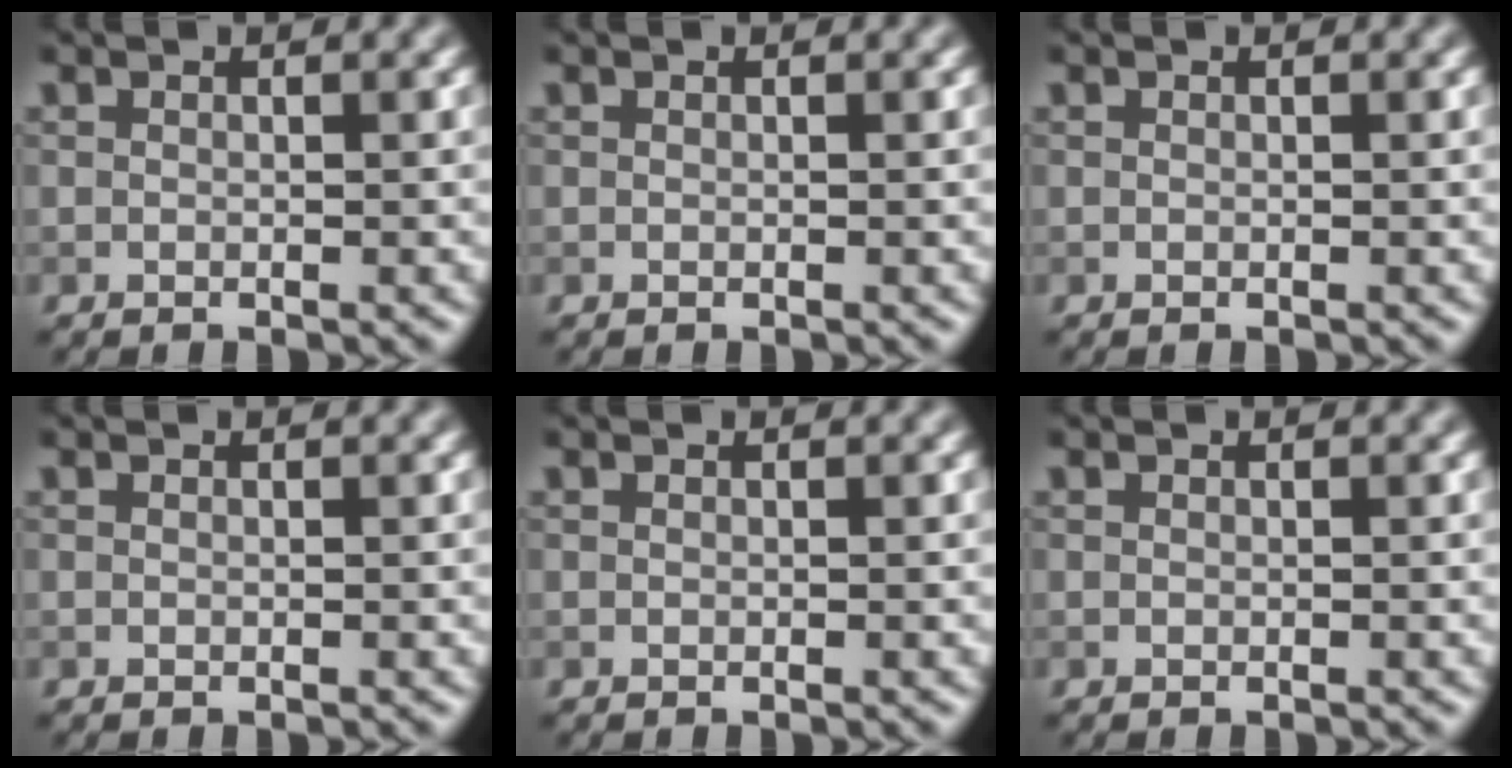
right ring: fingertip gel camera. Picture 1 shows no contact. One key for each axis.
{"total": 0.0}
{"total": 0.0}
{"total": 0.0}
{"total": 0.0}
{"total": 0.0}